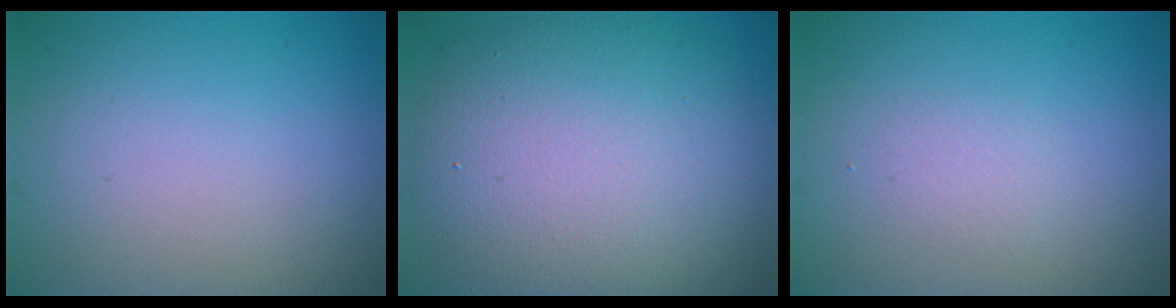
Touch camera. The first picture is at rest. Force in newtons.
{"total": 11.5, "press": 11.4, "slide": 0.6}
{"total": 1.0, "press": 1.0, "slide": 0.1}